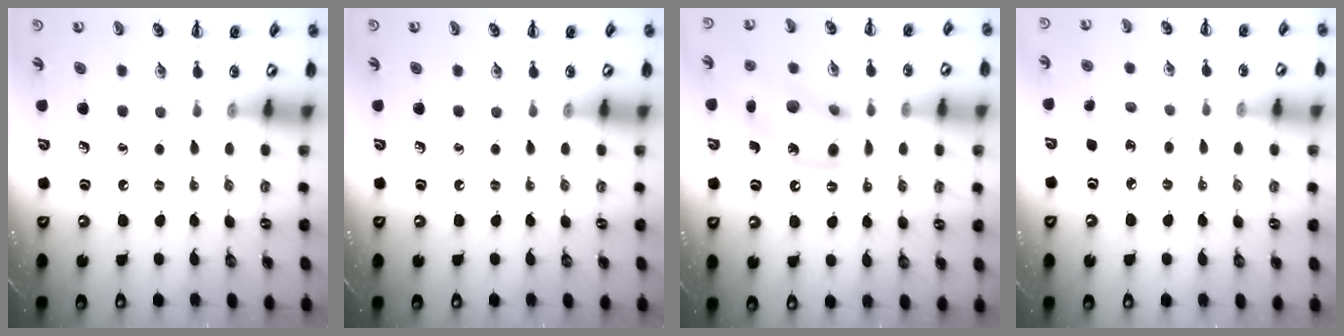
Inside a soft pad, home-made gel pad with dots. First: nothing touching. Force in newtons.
{"total": 0.0}
{"total": 15.2, "press": 14.7, "slide": 3.8}
{"total": 5.1, "press": 4.9, "slide": 1.4}